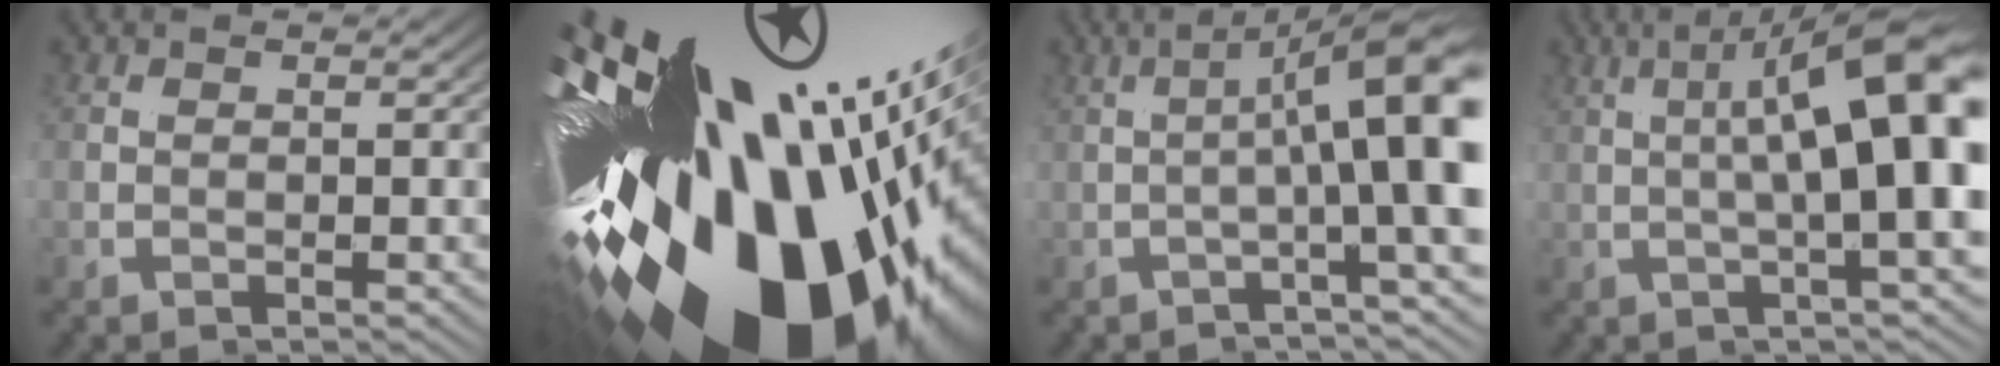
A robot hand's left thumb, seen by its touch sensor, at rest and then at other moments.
{"total": 22.5, "force": [-2.6, 11.4, 19.2], "torque": [-0.358, 0.016, -0.046]}
{"total": 9.6, "force": [-0.9, 0.5, 9.5], "torque": [-0.125, 0.032, -0.027]}
{"total": 11.3, "force": [0.7, 0.2, 11.3], "torque": [-0.135, 0.049, -0.011]}